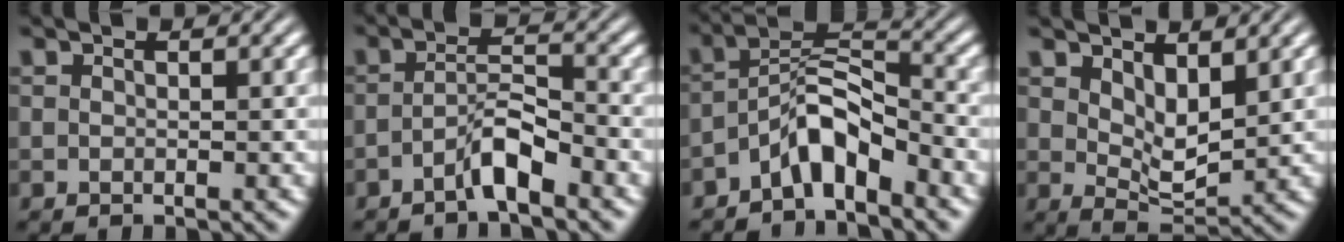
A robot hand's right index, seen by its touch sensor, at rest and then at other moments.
{"total": 3.1, "force": [-2.3, 0.0, 2.0], "torque": [-0.018, -0.006, -0.037]}
{"total": 4.7, "force": [-2.4, 1.9, 3.6], "torque": [-0.048, -0.012, -0.036]}
{"total": 3.8, "force": [2.3, 1.0, 2.8], "torque": [-0.026, -0.013, 0.044]}